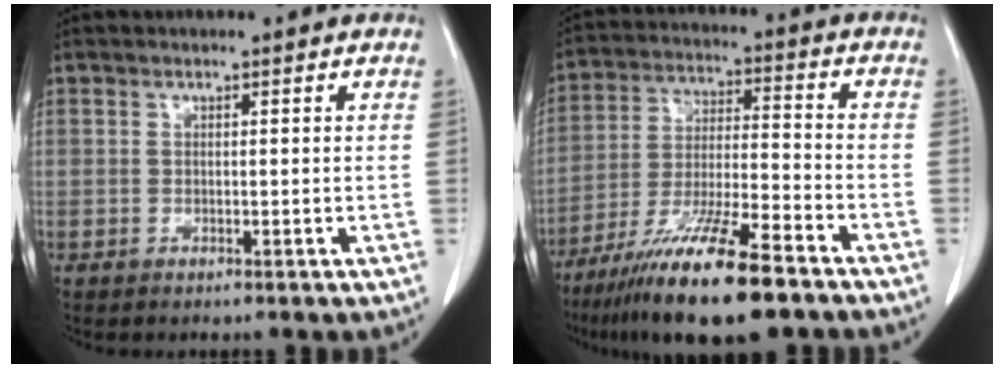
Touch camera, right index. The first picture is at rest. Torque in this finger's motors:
{"motor_torque": [1.06, -1.08, 0.76, 0.21]}